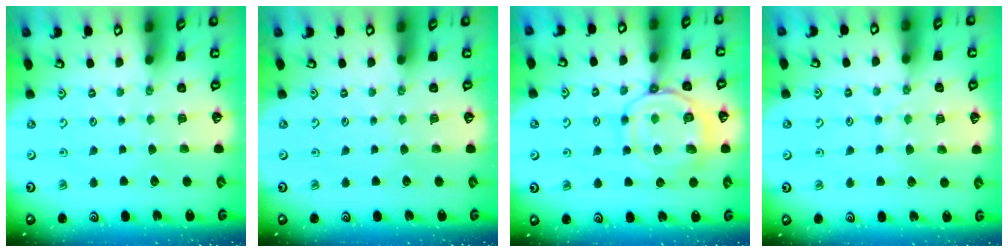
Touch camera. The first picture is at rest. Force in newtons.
{"total": 0.0}
{"total": 12.3, "press": 12.3, "slide": 1.4}
{"total": 7.3, "press": 7.2, "slide": 0.8}